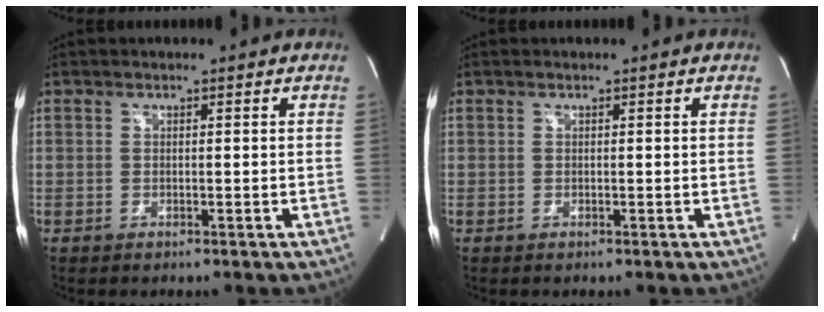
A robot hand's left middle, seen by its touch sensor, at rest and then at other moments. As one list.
[{"total": 0.0}]